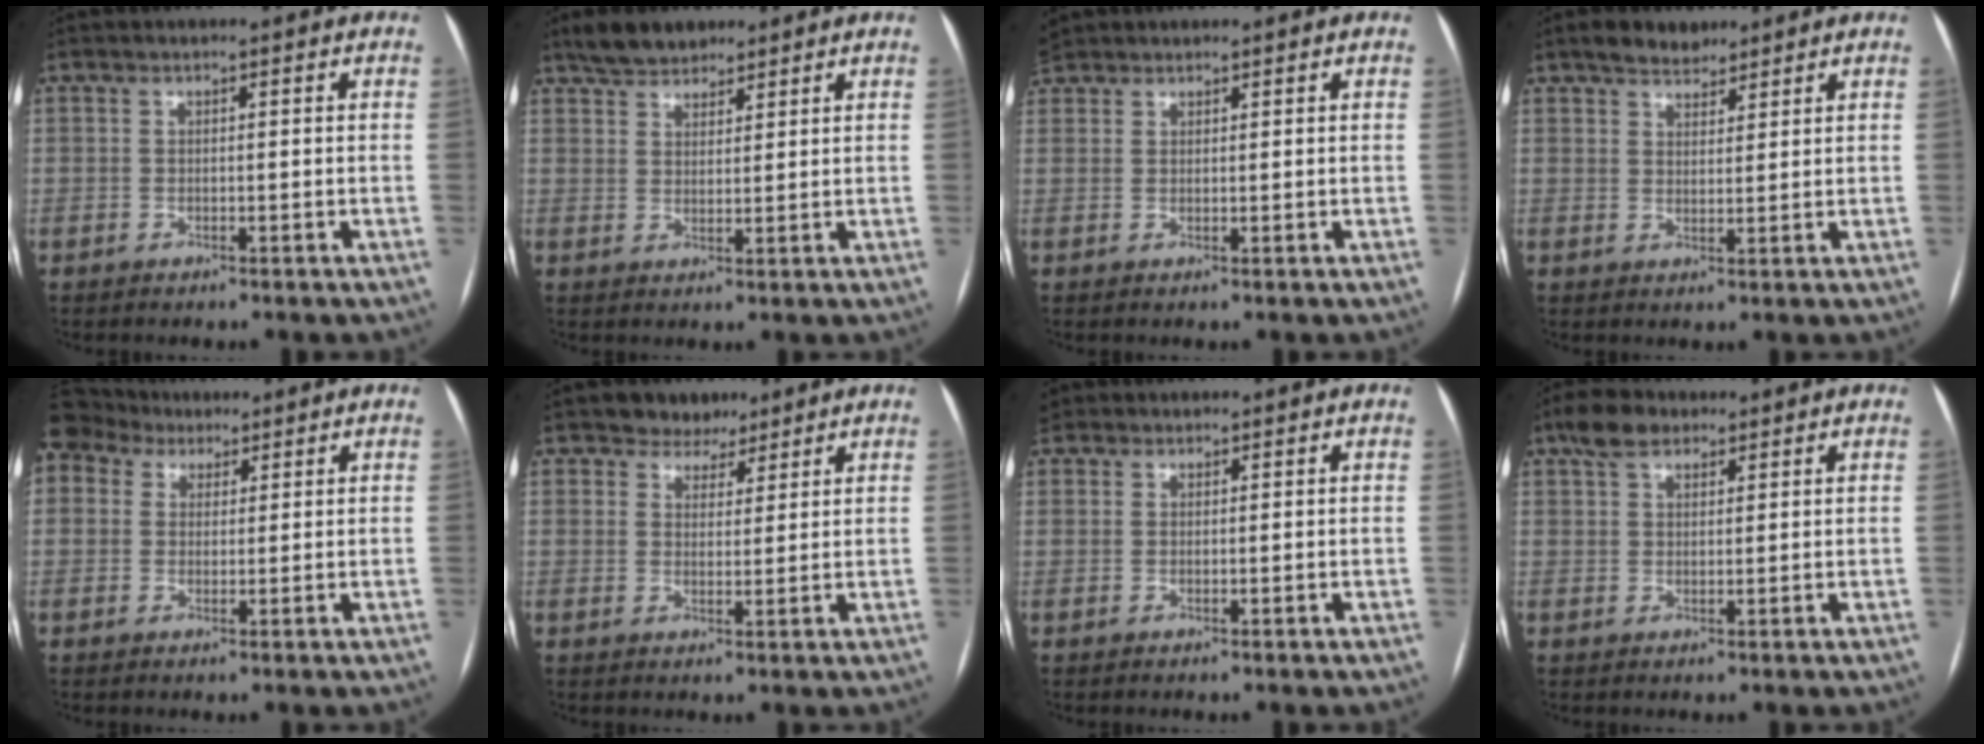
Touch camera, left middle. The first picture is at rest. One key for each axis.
{"total": 5.2, "fx": 4.4, "fy": 2.3, "fz": 1.7, "tx": -0.032, "ty": 0.013, "tz": 0.082}
{"total": 3.1, "fx": 2.7, "fy": 1.5, "fz": 0.7, "tx": -0.027, "ty": 0.018, "tz": 0.055}
{"total": 4.1, "fx": 3.4, "fy": 2.0, "fz": 1.3, "tx": -0.022, "ty": 0.009, "tz": 0.058}
{"total": 6.7, "fx": 4.8, "fy": 4.5, "fz": 1.3, "tx": -0.032, "ty": 0.040, "tz": 0.094}
{"total": 4.3, "fx": 3.4, "fy": 2.7, "fz": 0.4, "tx": 0.002, "ty": 0.002, "tz": 0.050}
{"total": 1.6, "fx": 1.0, "fy": 1.2, "fz": 0.2, "tx": 0.001, "ty": 0.005, "tz": 0.015}
{"total": 4.7, "fx": 3.2, "fy": 2.5, "fz": 2.3, "tx": -0.048, "ty": 0.020, "tz": 0.062}